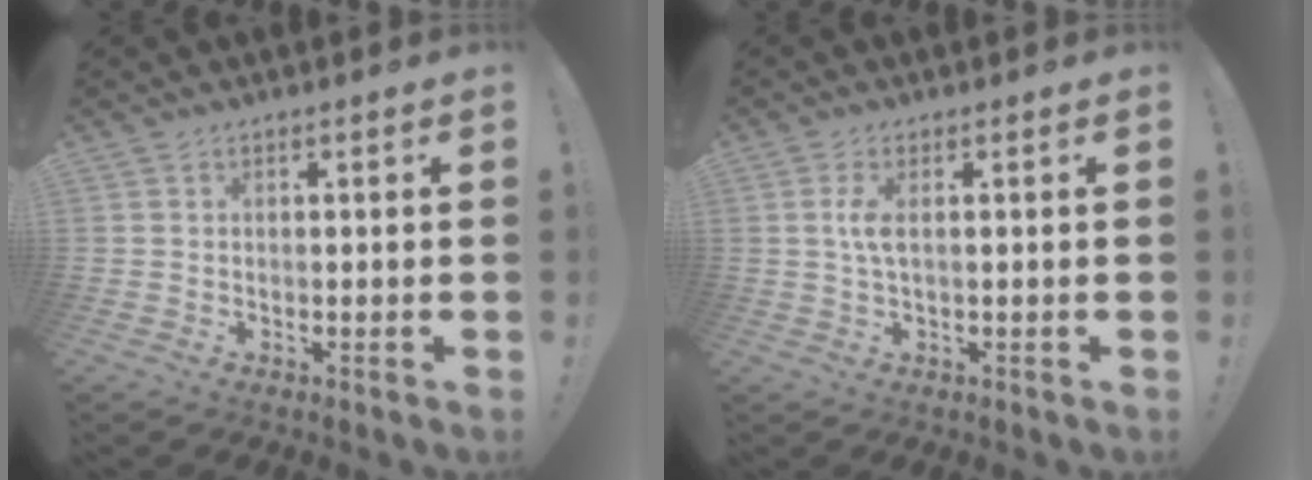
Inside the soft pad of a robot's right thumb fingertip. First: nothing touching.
{"total": 3.8, "force": [0.4, 1.1, 3.7], "torque": [-0.073, -0.002, 0.003]}